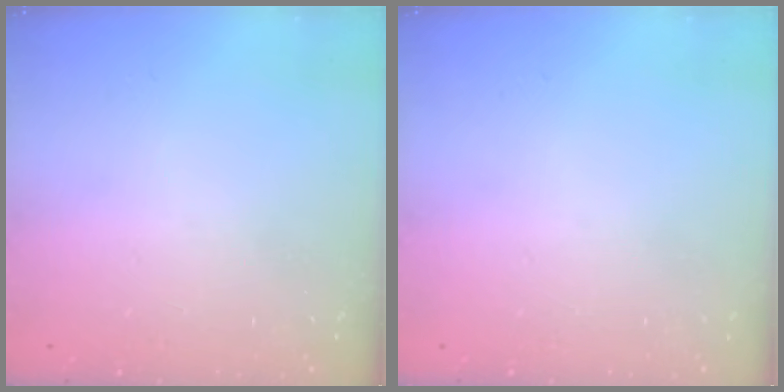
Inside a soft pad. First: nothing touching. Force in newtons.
{"total": 0.0}